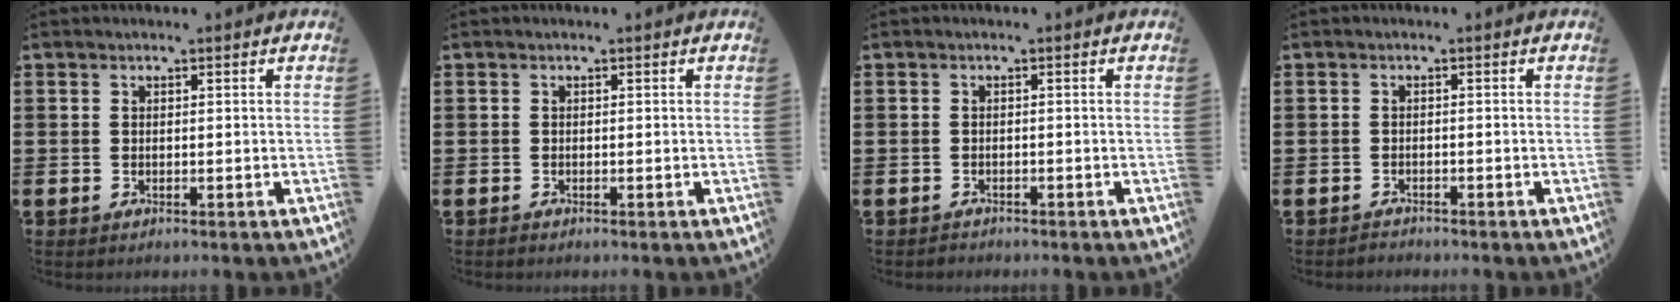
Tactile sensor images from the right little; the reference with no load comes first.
{"total": 0.0}
{"total": 0.6, "force": [-0.6, 0.1, -0.1], "torque": [0.000, 0.000, -0.013]}
{"total": 0.9, "force": [-0.9, 0.1, -0.1], "torque": [-0.001, 0.001, -0.019]}